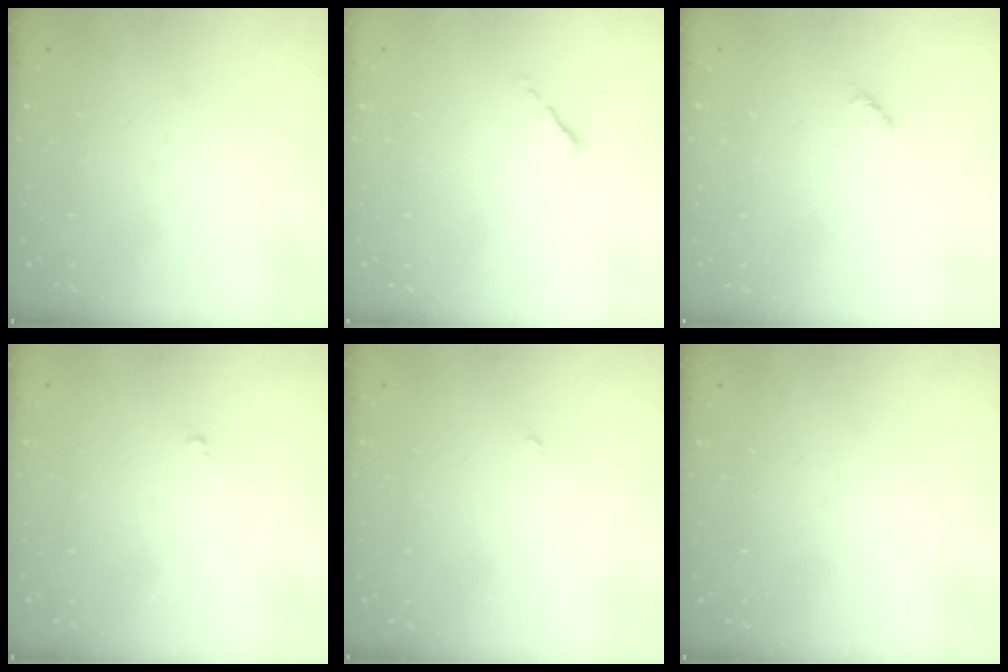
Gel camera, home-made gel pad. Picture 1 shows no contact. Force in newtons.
{"total": 0.6, "press": 0.5, "slide": 0.2}
{"total": 3.1, "press": 3.1, "slide": 0.6}
{"total": 0.0}
{"total": 0.0}
{"total": 0.0}